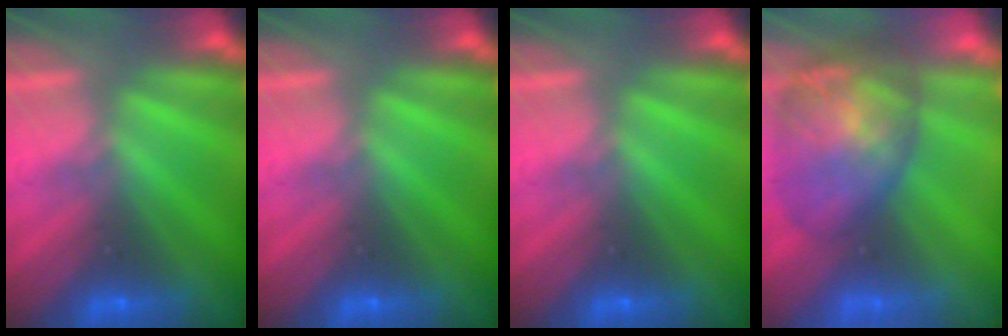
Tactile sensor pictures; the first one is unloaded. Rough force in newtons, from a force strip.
{"total": 0.0}
{"total": 0.0}
{"total": 7.7}